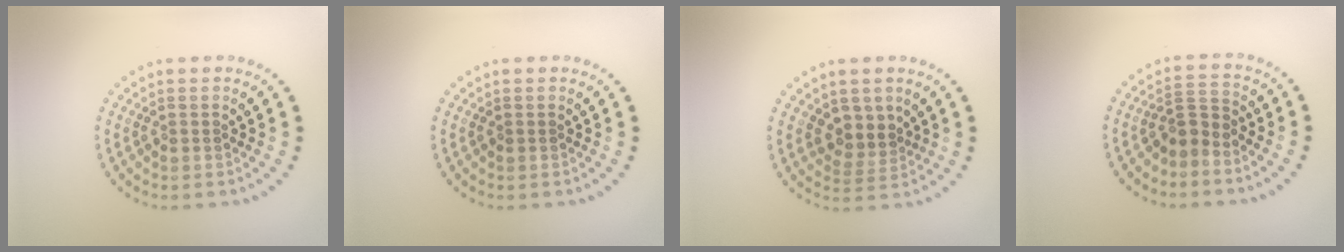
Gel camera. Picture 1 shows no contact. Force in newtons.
{"total": 0.0}
{"total": 2.4, "press": 2.0, "slide": 1.3}
{"total": 2.3, "press": 1.5, "slide": 1.8}